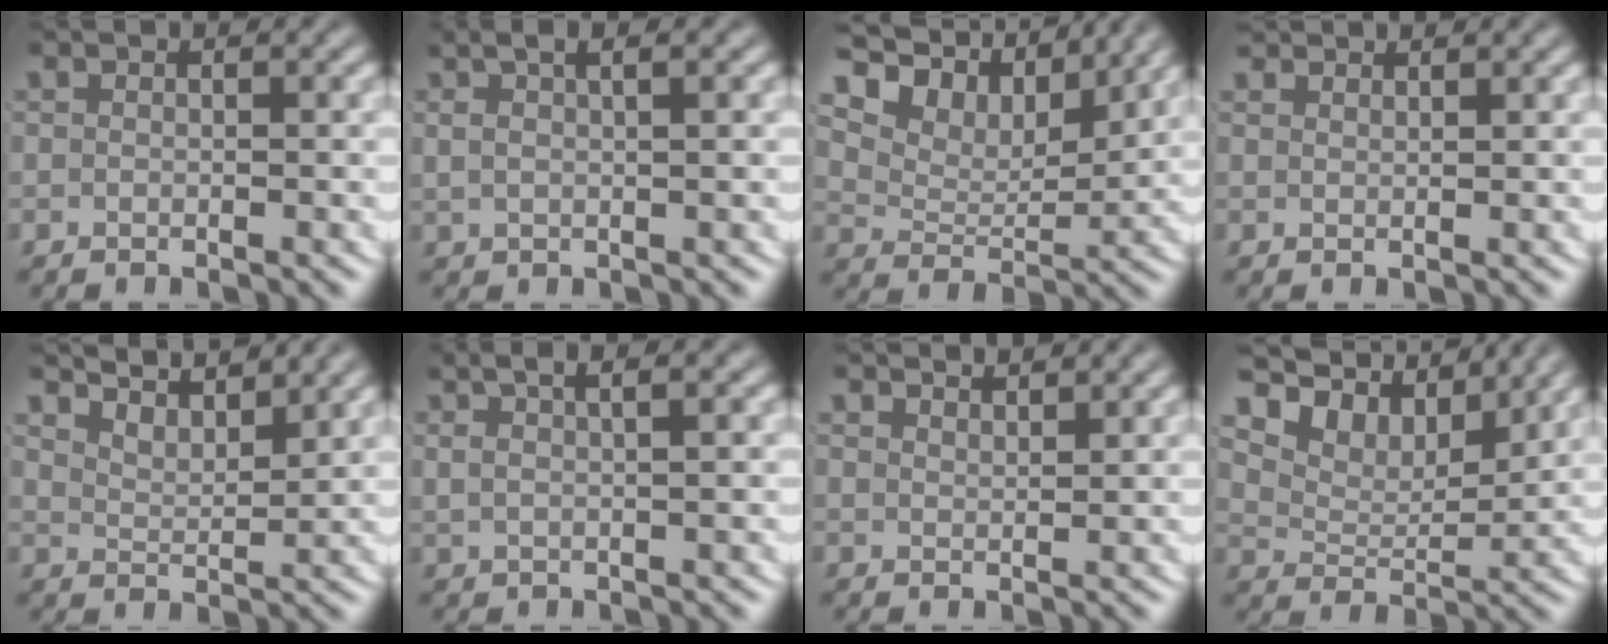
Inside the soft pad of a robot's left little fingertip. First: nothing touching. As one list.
[{"total": 4.2, "force": [2.3, 1.4, 3.2], "torque": [-0.045, 0.017, 0.038]}, {"total": 10.2, "force": [5.8, 6.1, 5.8], "torque": [-0.117, 0.016, 0.086]}, {"total": 2.0, "force": [2.0, 0.1, 0.3], "torque": [-0.002, -0.001, 0.037]}, {"total": 6.1, "force": [5.2, 2.1, 2.5], "torque": [-0.041, 0.003, 0.079]}, {"total": 4.8, "force": [2.7, 1.5, 3.6], "torque": [-0.051, 0.019, 0.044]}, {"total": 2.7, "force": [2.6, -0.1, 0.5], "torque": [-0.002, -0.005, 0.049]}, {"total": 9.2, "force": [5.8, 5.0, 5.2], "torque": [-0.102, 0.014, 0.088]}]